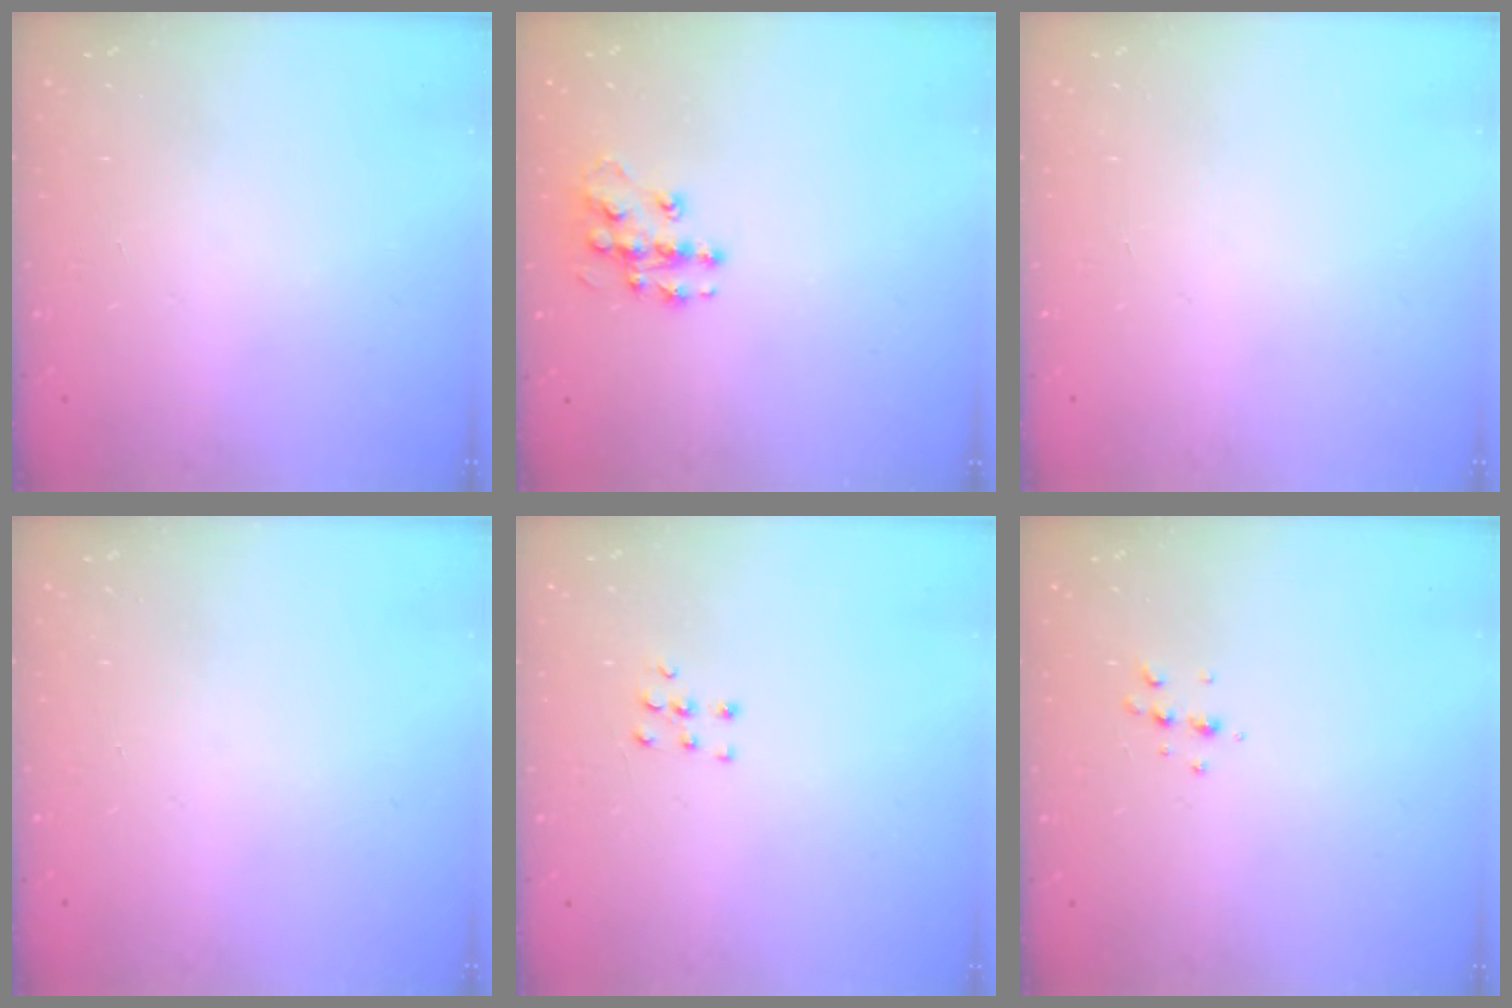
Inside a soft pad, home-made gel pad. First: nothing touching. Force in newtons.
{"total": 10.6, "press": 10.6, "slide": 0.6}
{"total": 0.0}
{"total": 0.0}
{"total": 4.6, "press": 4.5, "slide": 0.5}
{"total": 4.7, "press": 4.6, "slide": 0.9}